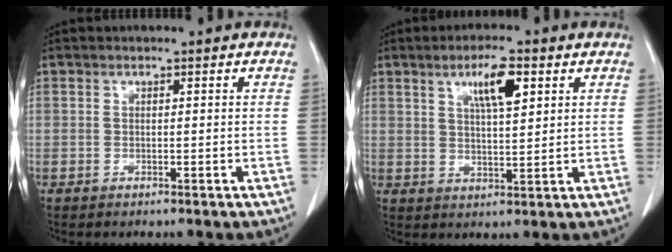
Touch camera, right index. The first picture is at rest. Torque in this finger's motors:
{"motor_torque": [0.43, 0.43, 0.13, 0.06]}